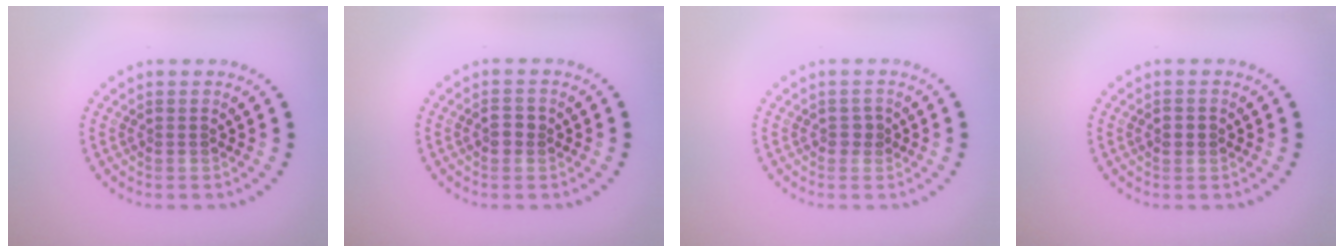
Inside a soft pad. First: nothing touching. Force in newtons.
{"total": 1.4, "press": 1.4, "slide": 0.1}
{"total": 0.9, "press": 0.9, "slide": 0.2}
{"total": 1.0, "press": 1.0, "slide": 0.2}